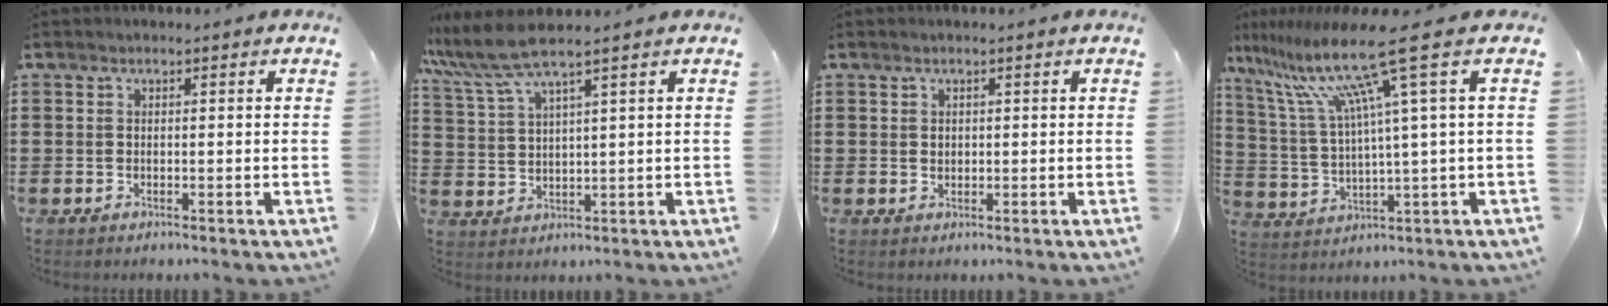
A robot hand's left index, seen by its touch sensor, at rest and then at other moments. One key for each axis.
{"total": 6.7, "fx": 5.2, "fy": 0.3, "fz": 4.2, "tx": -0.111, "ty": -0.020, "tz": 0.088}
{"total": 0.8, "fx": 0.3, "fy": 0.7, "fz": 0.4, "tx": -0.010, "ty": 0.005, "tz": 0.005}
{"total": 13.6, "fx": 6.8, "fy": 0.0, "fz": 11.8, "tx": -0.271, "ty": -0.028, "tz": 0.092}